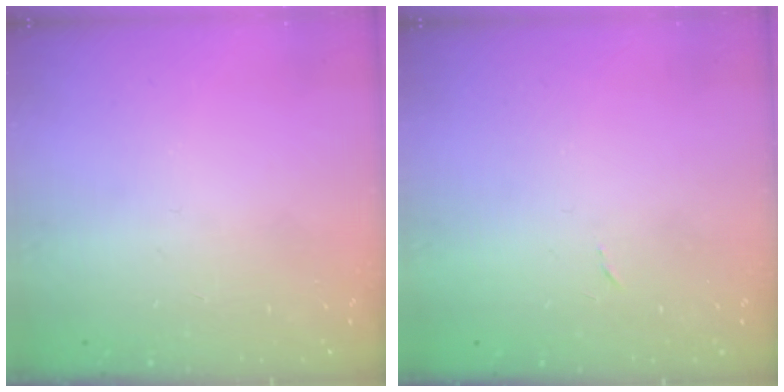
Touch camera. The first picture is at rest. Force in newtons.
{"total": 2.4, "press": 2.4, "slide": 0.4}